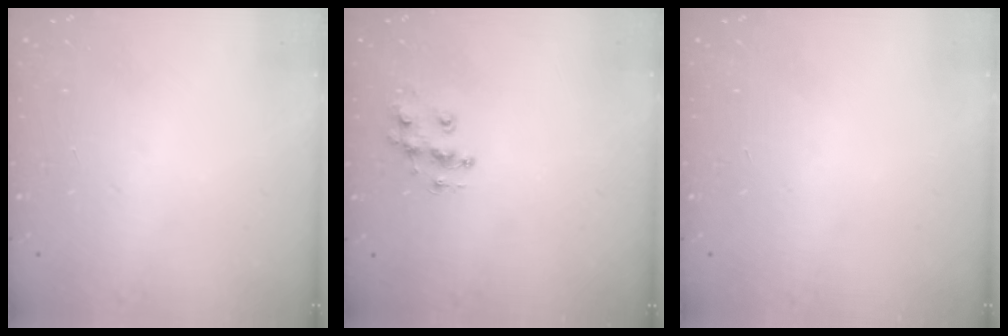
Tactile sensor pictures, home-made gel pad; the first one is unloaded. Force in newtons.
{"total": 9.0, "press": 9.0, "slide": 0.5}
{"total": 0.0}